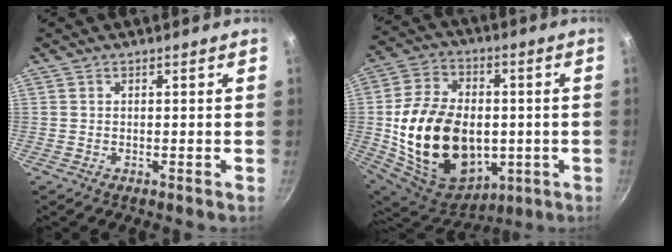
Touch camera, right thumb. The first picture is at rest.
{"total": 25.2, "force": [-1.8, 17.6, 18.0], "torque": [-0.306, 0.007, -0.012]}